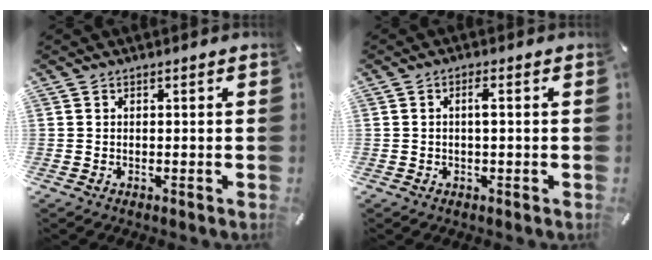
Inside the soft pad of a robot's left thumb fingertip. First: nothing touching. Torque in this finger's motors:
{"motor_torque": [-0.02, -0.19, -0.04, 0.02, -0.10]}